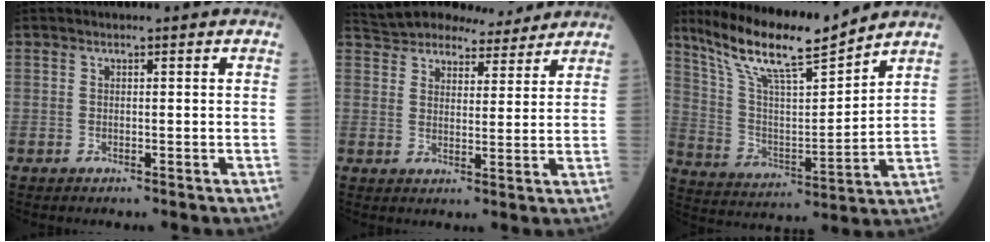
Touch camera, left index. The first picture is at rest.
{"total": 12.5, "force": [11.7, 3.3, 3.1], "torque": [-0.046, 0.022, 0.173]}
{"total": 14.8, "force": [12.5, 1.0, 7.9], "torque": [-0.154, 0.000, 0.233]}